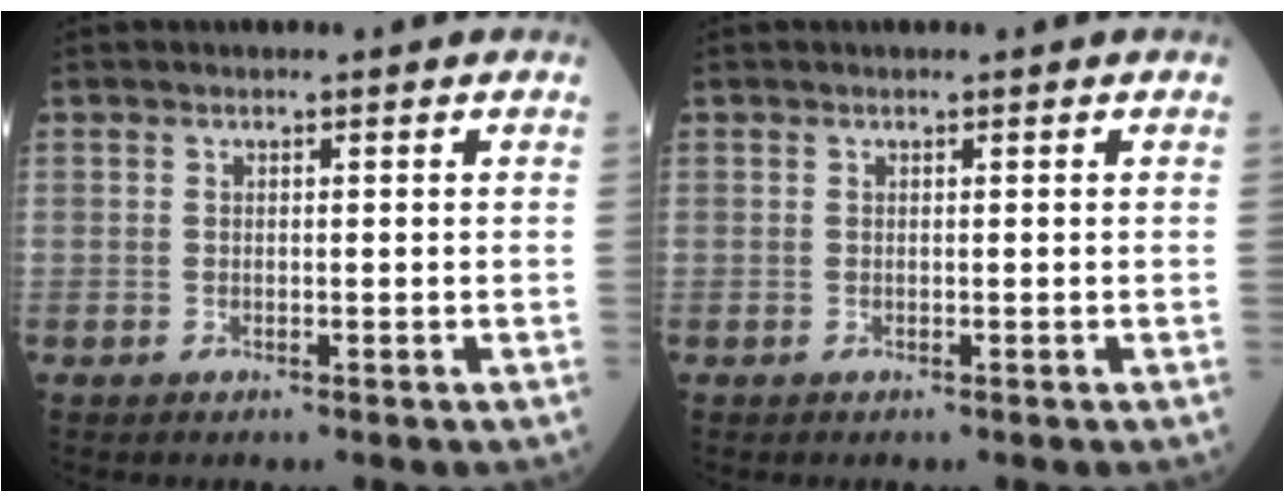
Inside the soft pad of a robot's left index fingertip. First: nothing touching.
{"total": 0.0}